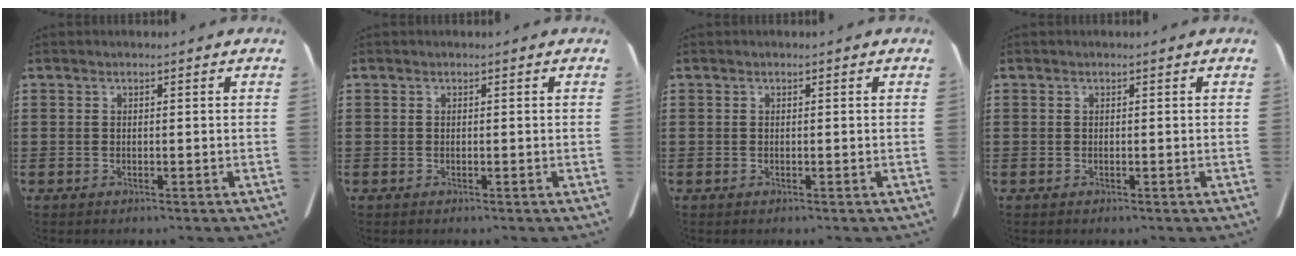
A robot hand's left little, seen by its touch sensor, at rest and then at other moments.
{"total": 0.0}
{"total": 0.0}
{"total": 0.0}